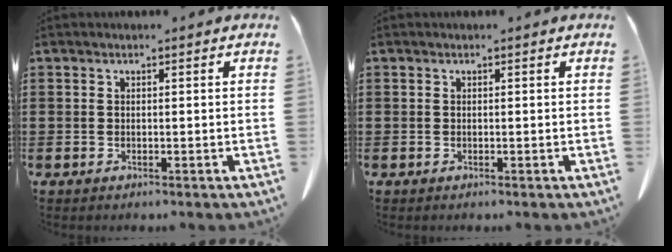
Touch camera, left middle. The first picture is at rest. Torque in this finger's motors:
{"motor_torque": [0.00, 0.00, 0.00, -0.01]}